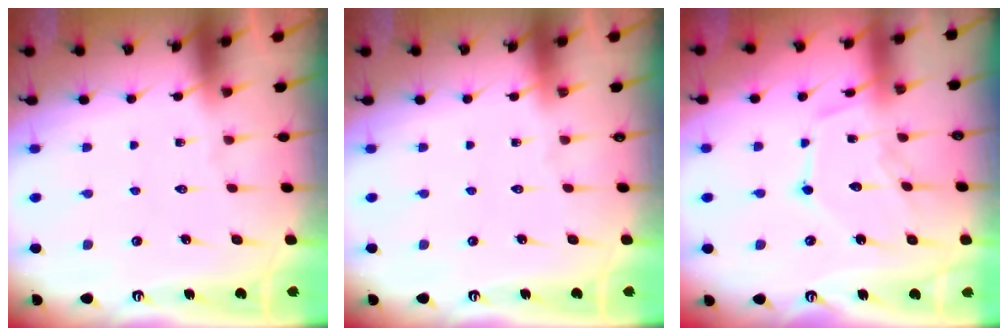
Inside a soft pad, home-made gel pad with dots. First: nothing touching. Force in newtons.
{"total": 0.0}
{"total": 12.8, "press": 12.7, "slide": 1.0}